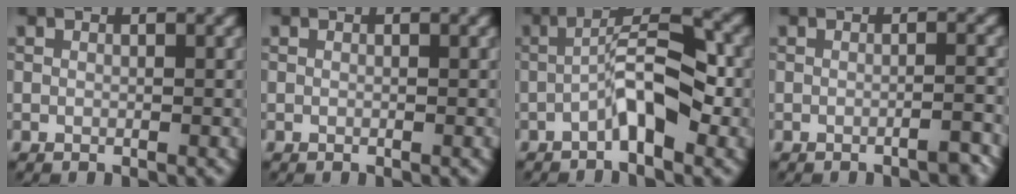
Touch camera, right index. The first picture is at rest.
{"total": 0.0}
{"total": 5.2, "force": [-1.8, 1.4, 4.7], "torque": [-0.082, 0.016, -0.036]}
{"total": 2.2, "force": [-1.6, 0.5, 1.5], "torque": [-0.010, 0.008, -0.029]}